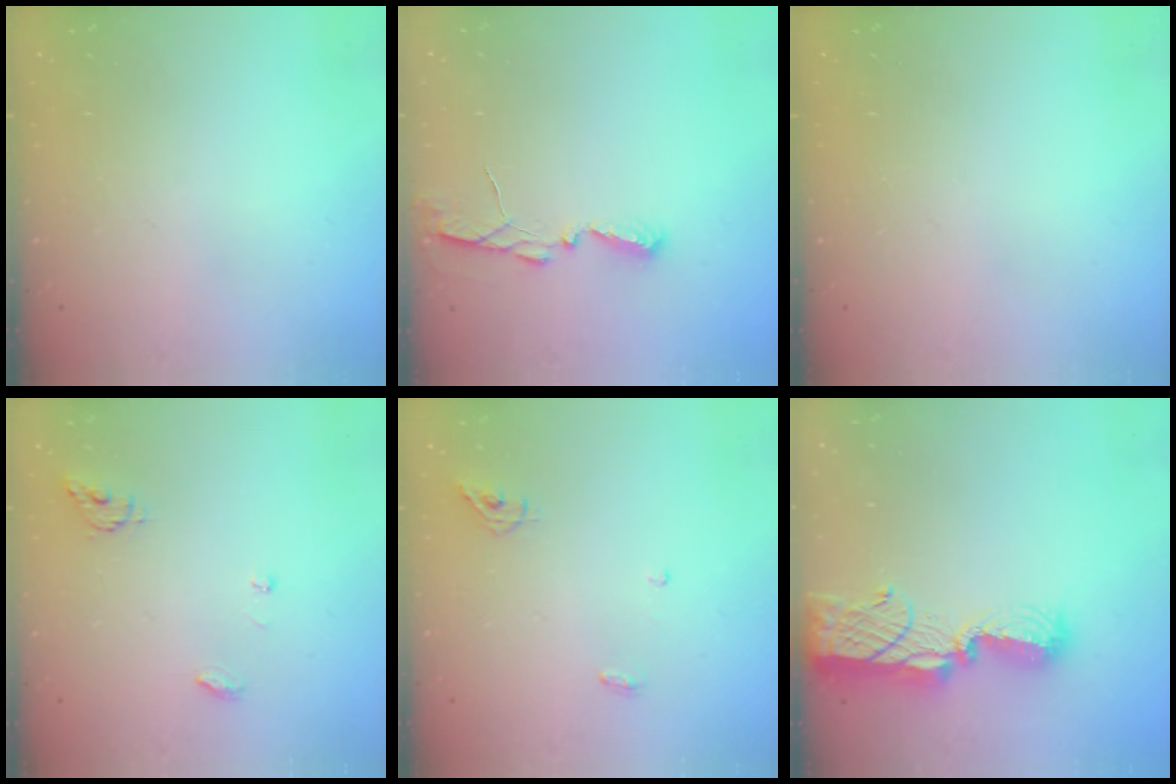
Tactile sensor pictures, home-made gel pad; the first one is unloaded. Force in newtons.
{"total": 4.9, "press": 4.9, "slide": 0.3}
{"total": 0.0}
{"total": 5.2, "press": 5.2, "slide": 0.0}
{"total": 5.1, "press": 5.0, "slide": 0.8}
{"total": 14.4, "press": 14.3, "slide": 1.7}